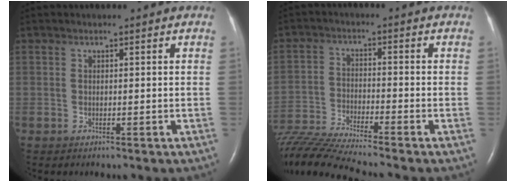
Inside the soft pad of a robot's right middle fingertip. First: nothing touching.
{"total": 10.5, "force": [-9.5, -1.9, 4.1], "torque": [-0.072, -0.025, -0.171]}